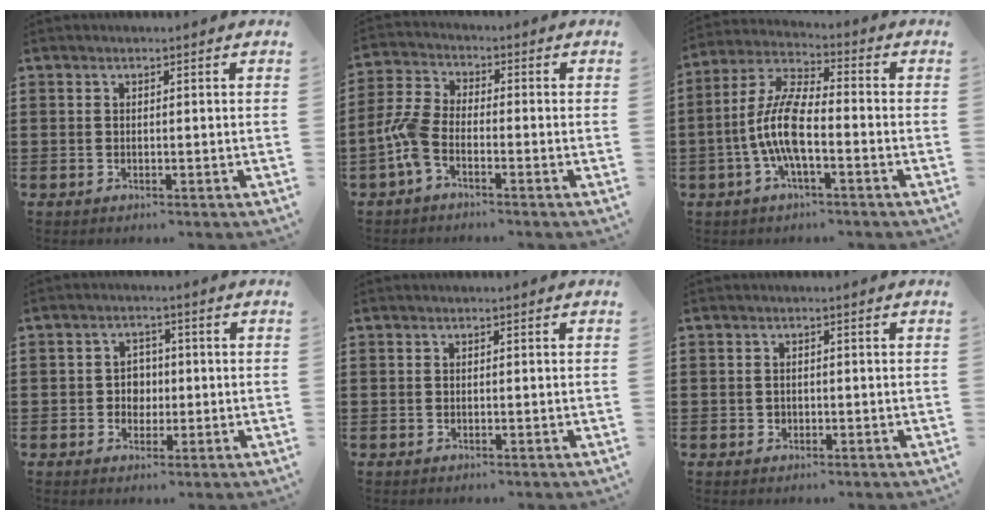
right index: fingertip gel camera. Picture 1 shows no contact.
{"total": 5.2, "force": [-2.8, 2.1, 3.8], "torque": [-0.109, -0.008, -0.063]}
{"total": 9.1, "force": [-2.3, 2.7, 8.4], "torque": [-0.198, -0.013, -0.050]}
{"total": 3.0, "force": [-0.2, 2.8, 1.2], "torque": [-0.032, 0.009, -0.008]}
{"total": 0.0}
{"total": 0.8, "force": [-0.1, 0.8, 0.1], "torque": [-0.004, 0.005, -0.003]}